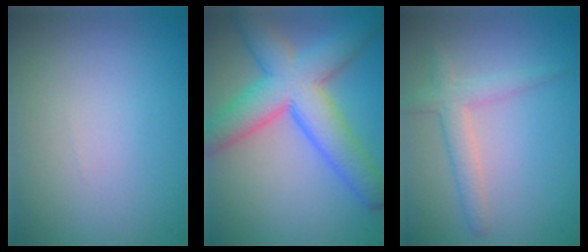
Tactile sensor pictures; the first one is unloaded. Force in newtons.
{"total": 9.0, "press": 9.0, "slide": 0.3}
{"total": 2.6, "press": 2.6, "slide": 0.1}